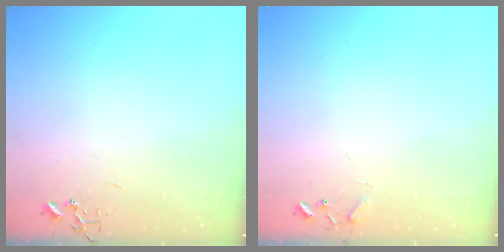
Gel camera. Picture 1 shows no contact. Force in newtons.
{"total": 5.8, "press": 5.8, "slide": 0.5}